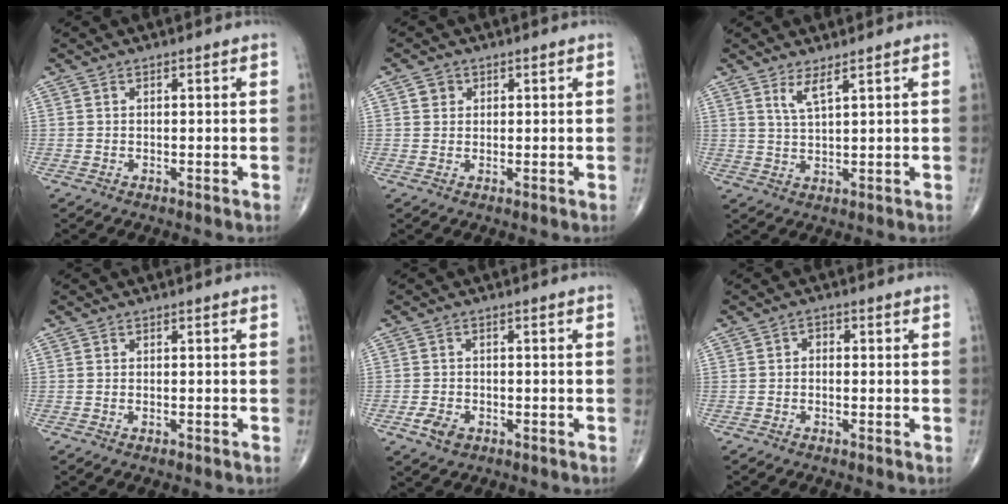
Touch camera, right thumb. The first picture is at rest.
{"total": 2.1, "force": [0.7, 1.9, 0.5], "torque": [0.002, -0.002, 0.007]}
{"total": 3.4, "force": [2.1, 0.5, 2.6], "torque": [-0.056, -0.021, 0.047]}
{"total": 0.7, "force": [-0.4, 0.3, 0.6], "torque": [-0.014, 0.003, -0.004]}
{"total": 3.7, "force": [-1.6, 2.6, 2.1], "torque": [-0.039, 0.003, -0.025]}
{"total": 1.6, "force": [-0.2, 1.2, 1.0], "torque": [-0.001, 0.007, -0.011]}